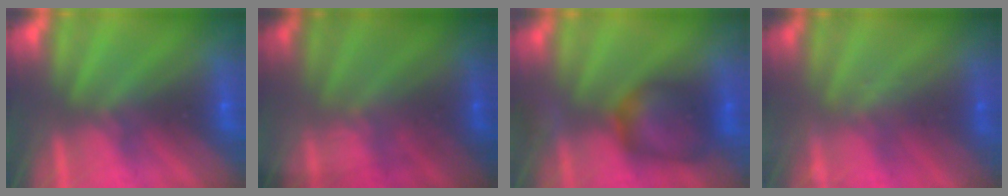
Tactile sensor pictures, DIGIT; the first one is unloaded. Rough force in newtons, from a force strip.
{"total": 1.8}
{"total": 7.8}
{"total": 1.9}